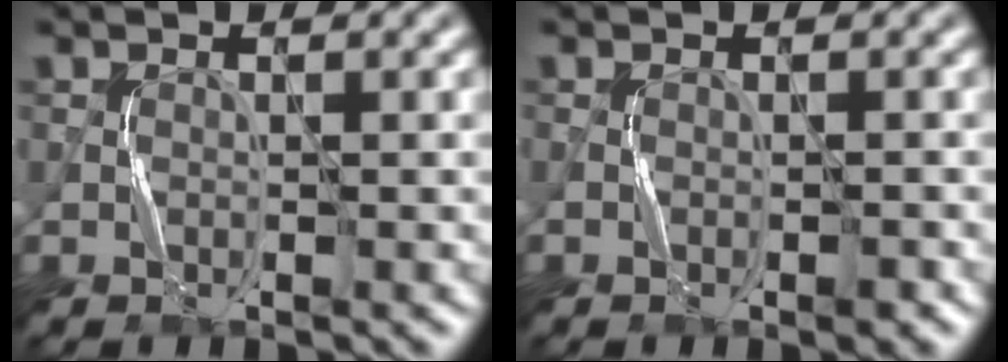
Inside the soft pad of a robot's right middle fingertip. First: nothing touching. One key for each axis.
{"total": 1.0, "fx": -0.5, "fy": 0.3, "fz": 0.7, "tx": -0.015, "ty": 0.001, "tz": -0.009}